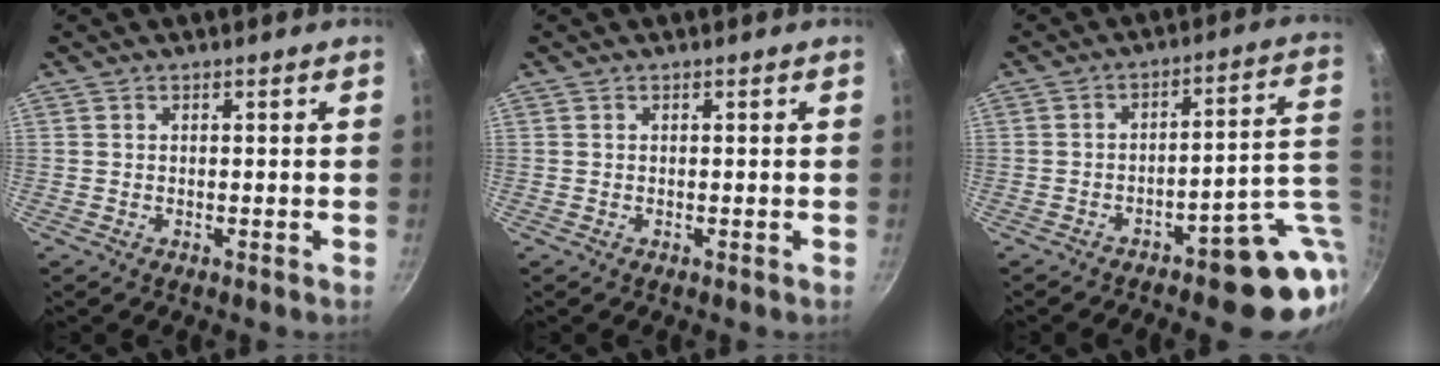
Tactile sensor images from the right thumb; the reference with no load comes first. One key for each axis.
{"total": 0.0}
{"total": 15.1, "fx": -5.0, "fy": 5.9, "fz": 13.0, "tx": -0.099, "ty": 0.034, "tz": -0.060}